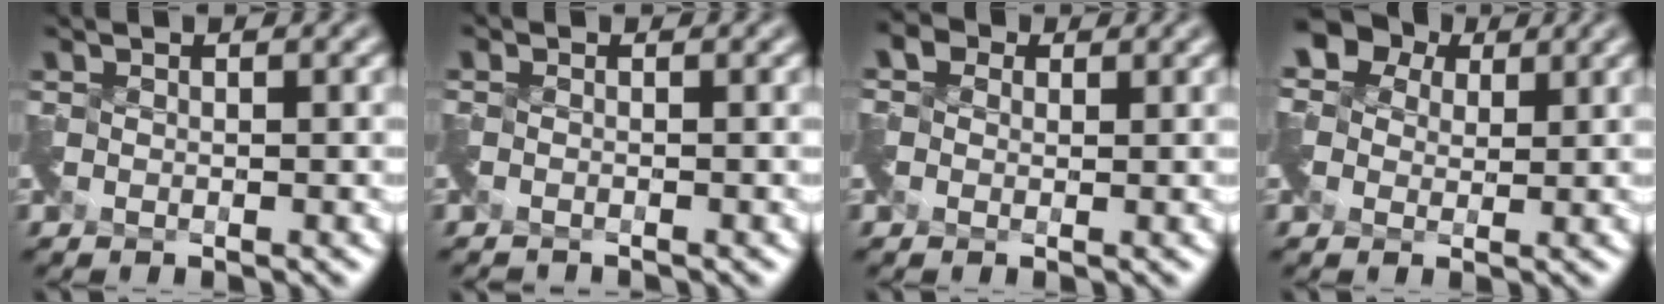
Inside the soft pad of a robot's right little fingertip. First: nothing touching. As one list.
[{"total": 1.6, "force": [-1.5, -0.3, -0.7], "torque": [0.012, -0.018, -0.031]}, {"total": 1.3, "force": [-0.5, 0.9, -0.9], "torque": [0.011, -0.004, -0.009]}, {"total": 5.6, "force": [1.8, 4.8, 2.2], "torque": [-0.057, 0.024, 0.005]}]